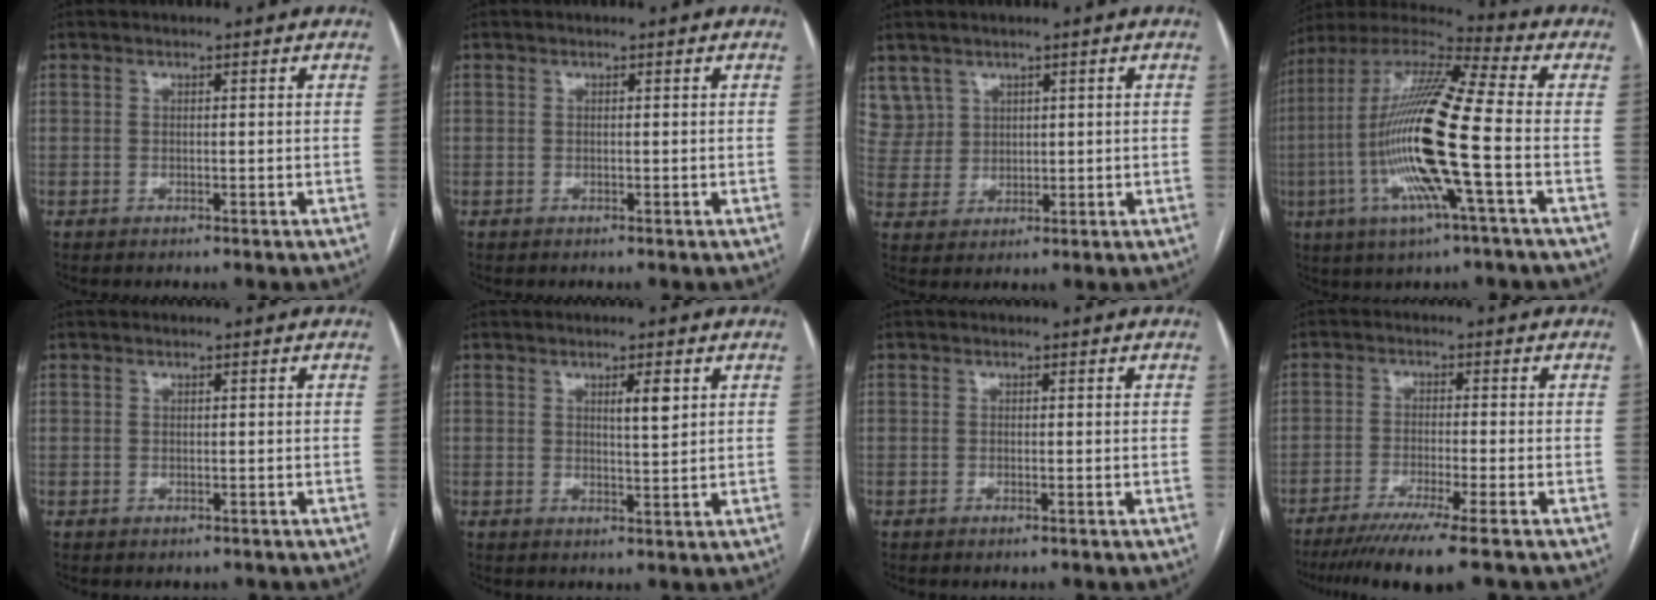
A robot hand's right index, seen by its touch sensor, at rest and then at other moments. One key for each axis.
{"total": 0.0}
{"total": 5.7, "fx": 3.6, "fy": 4.5, "fz": -0.2, "tx": 0.004, "ty": 0.012, "tz": 0.083}
{"total": 18.9, "fx": -3.8, "fy": 0.6, "fz": 18.6, "tx": -0.379, "ty": -0.007, "tz": -0.080}
{"total": 0.6, "fx": -0.3, "fy": 0.6, "fz": 0.0, "tx": -0.001, "ty": 0.005, "tz": -0.002}
{"total": 2.9, "fx": 1.4, "fy": 0.5, "fz": 2.5, "tx": -0.044, "ty": -0.002, "tz": 0.024}
{"total": 0.6, "fx": -0.4, "fy": 0.0, "fz": 0.4, "tx": -0.008, "ty": -0.001, "tz": -0.005}
{"total": 10.1, "fx": -7.7, "fy": -1.1, "fz": 6.5, "tx": -0.092, "ty": -0.029, "tz": -0.121}